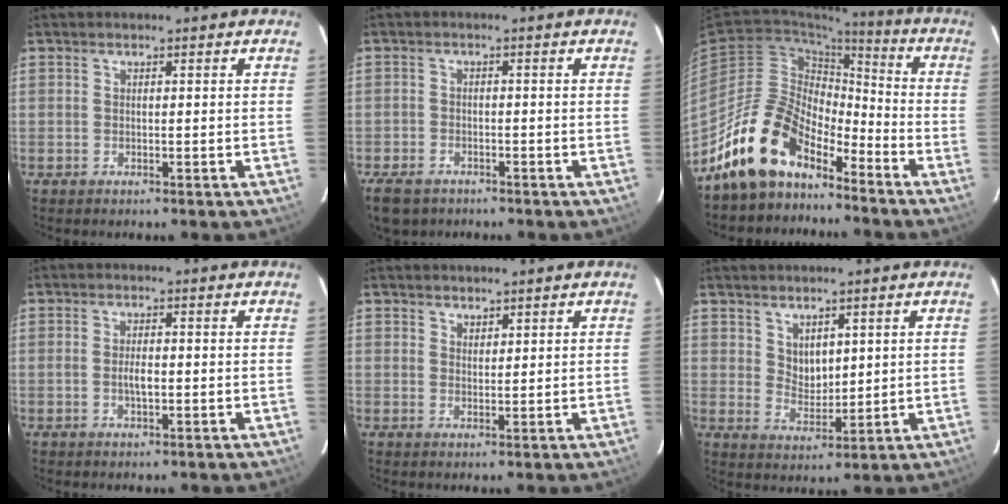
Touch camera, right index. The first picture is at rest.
{"total": 7.9, "force": [-5.5, 4.7, 3.3], "torque": [-0.095, -0.012, -0.095]}
{"total": 15.1, "force": [-12.0, 6.8, 6.3], "torque": [-0.122, 0.022, -0.218]}
{"total": 2.3, "force": [-0.3, 0.8, 2.1], "torque": [-0.040, 0.001, -0.005]}
{"total": 1.7, "force": [1.4, 0.9, 0.2], "torque": [0.000, 0.001, 0.025]}
{"total": 4.7, "force": [2.6, 3.1, 2.3], "torque": [-0.031, 0.000, 0.055]}